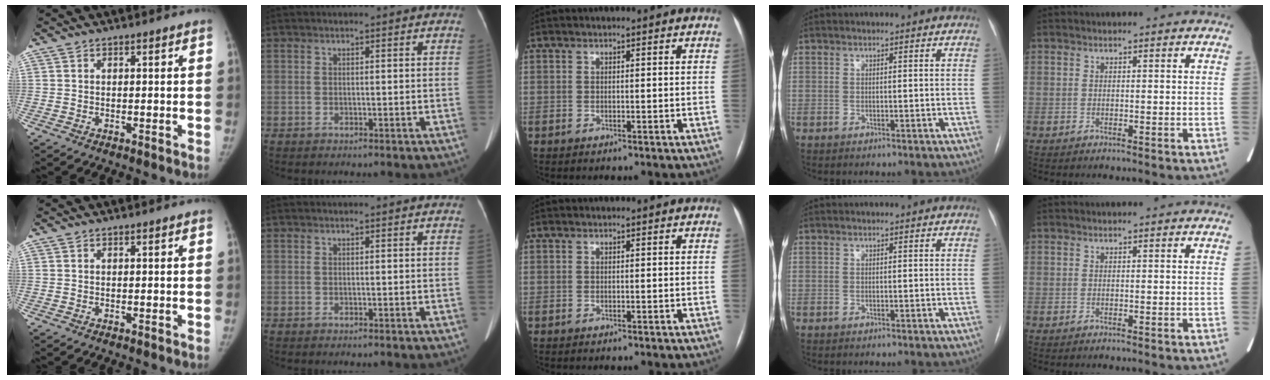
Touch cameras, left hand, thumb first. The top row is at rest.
{}